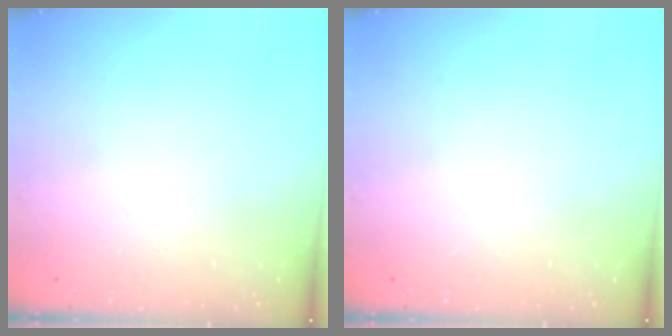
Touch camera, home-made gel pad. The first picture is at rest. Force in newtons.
{"total": 0.0}